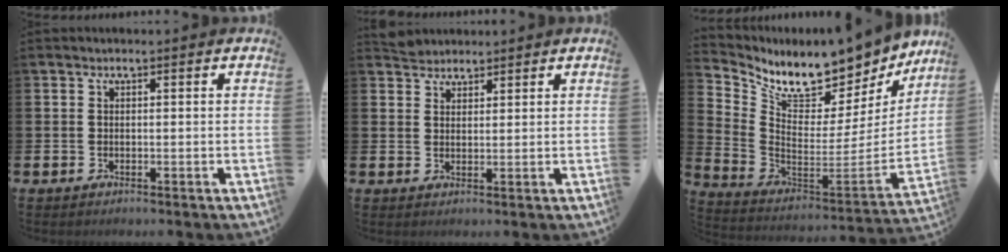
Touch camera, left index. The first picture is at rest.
{"total": 2.7, "force": [2.6, 0.7, -0.3], "torque": [0.014, -0.008, 0.047]}
{"total": 9.3, "force": [8.5, 2.8, 2.5], "torque": [-0.084, -0.077, 0.143]}